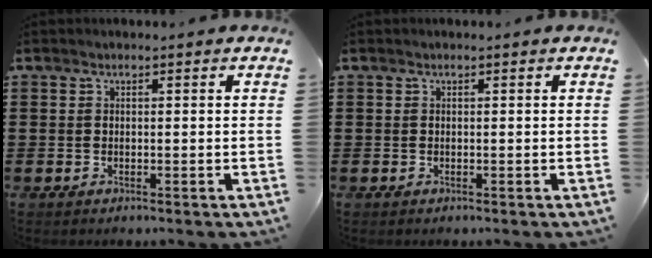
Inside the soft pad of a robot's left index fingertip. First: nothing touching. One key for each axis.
{"total": 0.0}